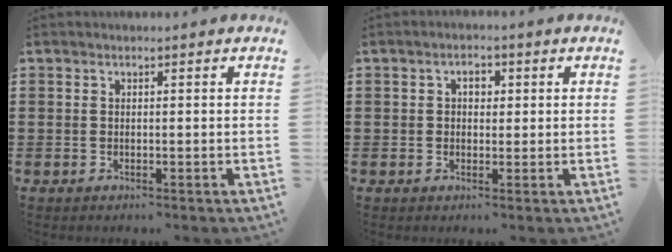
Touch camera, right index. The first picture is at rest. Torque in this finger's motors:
{"motor_torque": [0.42, 0.37, 0.01, 0.03]}